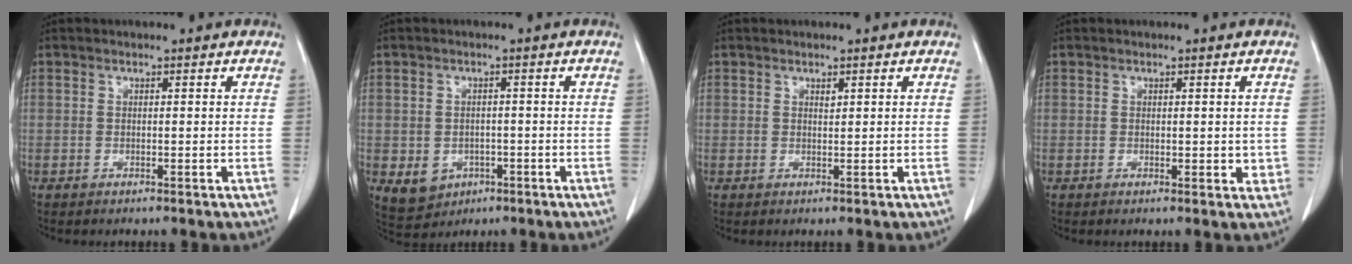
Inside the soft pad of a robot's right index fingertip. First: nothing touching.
{"total": 5.4, "force": [-1.7, 4.7, 1.9], "torque": [-0.027, 0.003, -0.009]}
{"total": 0.6, "force": [0.4, 0.2, 0.3], "torque": [-0.008, -0.004, 0.007]}
{"total": 2.4, "force": [0.0, 1.4, 1.9], "torque": [-0.018, -0.004, 0.003]}